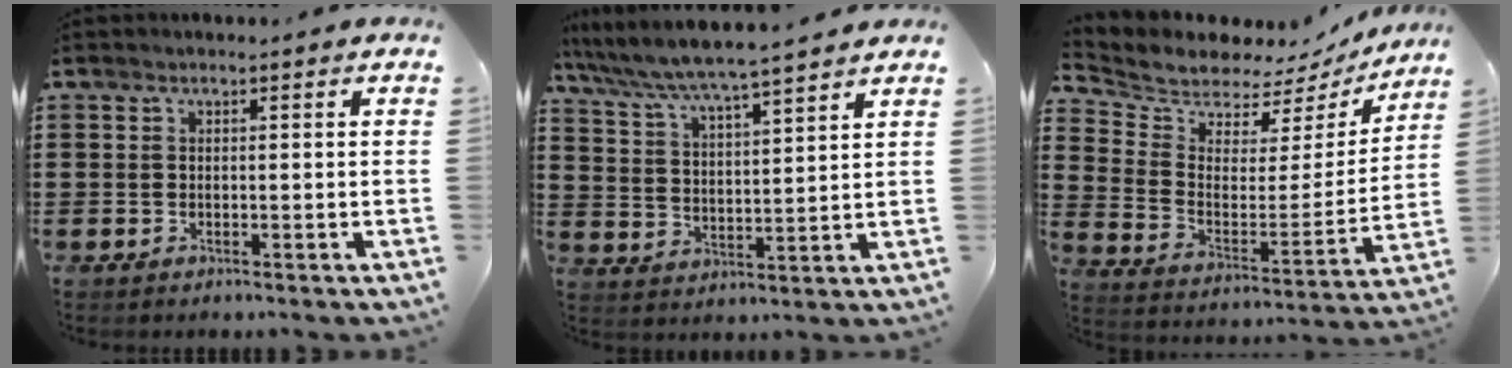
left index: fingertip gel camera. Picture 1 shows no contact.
{"total": 5.4, "force": [5.1, -0.4, 1.8], "torque": [-0.058, -0.034, 0.082]}
{"total": 6.1, "force": [5.8, 1.7, 0.3], "torque": [-0.047, -0.053, 0.099]}